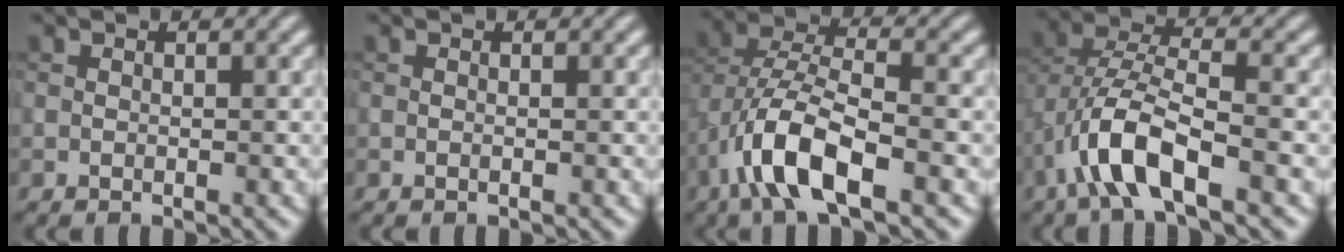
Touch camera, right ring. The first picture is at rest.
{"total": 0.0}
{"total": 7.2, "force": [-3.3, 2.8, 5.8], "torque": [-0.115, 0.003, -0.069]}
{"total": 6.5, "force": [-3.0, 2.3, 5.3], "torque": [-0.108, 0.004, -0.063]}